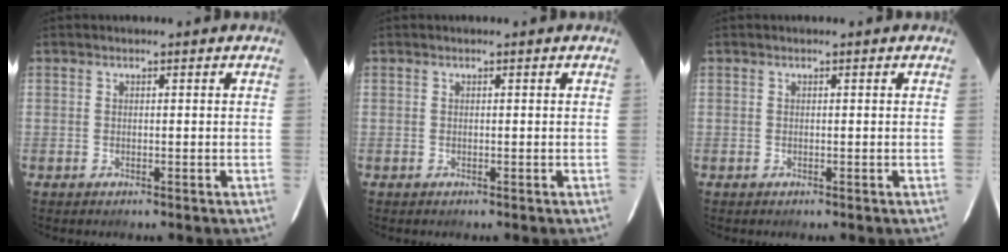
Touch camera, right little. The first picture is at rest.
{"total": 0.0}
{"total": 0.0}